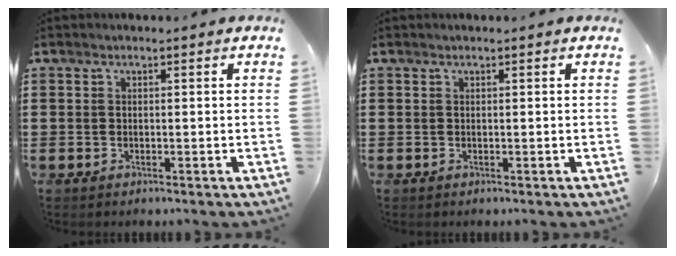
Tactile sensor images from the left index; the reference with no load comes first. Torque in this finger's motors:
{"motor_torque": [0.10, -0.07, 0.06, -0.01]}